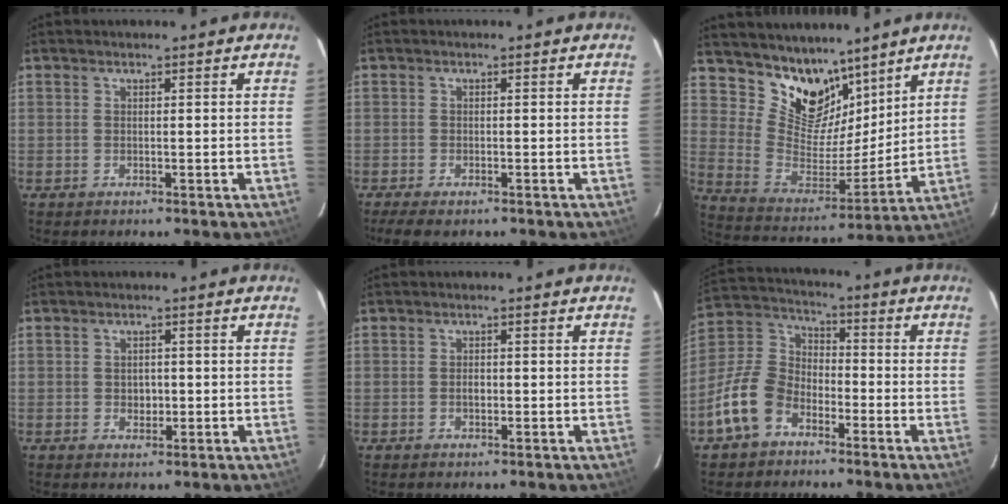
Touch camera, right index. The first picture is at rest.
{"total": 4.5, "force": [-3.4, 1.5, 2.6], "torque": [-0.062, -0.018, -0.059]}
{"total": 14.1, "force": [10.5, 7.9, 5.2], "torque": [-0.107, -0.011, 0.200]}
{"total": 2.3, "force": [-0.2, 2.0, 1.1], "torque": [-0.016, 0.002, -0.002]}
{"total": 1.2, "force": [-0.3, 0.9, 0.8], "torque": [-0.015, 0.001, -0.005]}
{"total": 11.7, "force": [-6.6, 7.6, 6.0], "torque": [-0.130, 0.027, -0.130]}